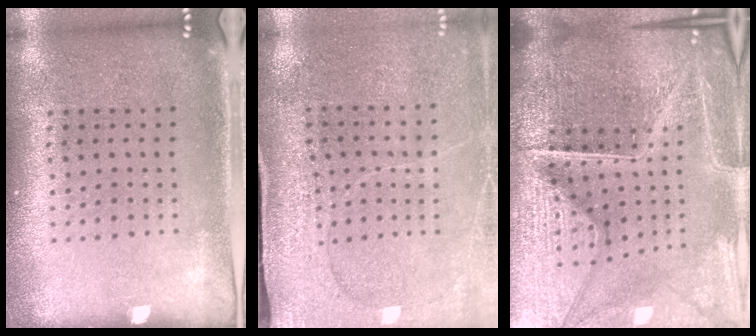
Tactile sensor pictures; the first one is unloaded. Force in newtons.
{"total": 2.9, "press": 2.9, "slide": 0.4}
{"total": 6.9, "press": 6.1, "slide": 3.4}